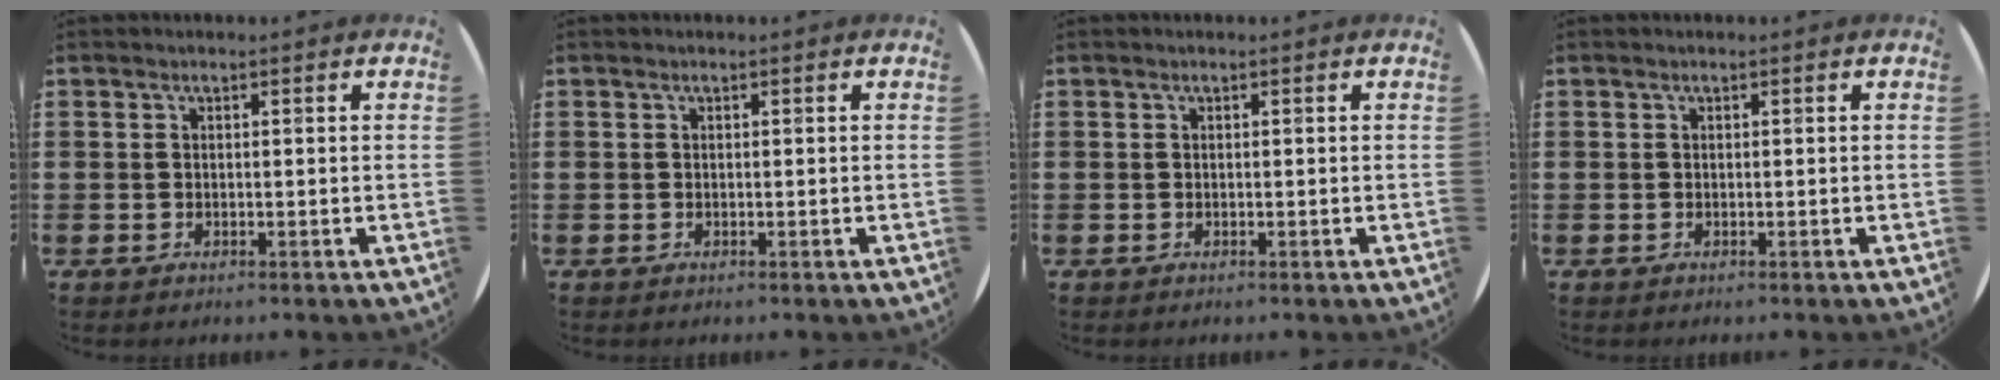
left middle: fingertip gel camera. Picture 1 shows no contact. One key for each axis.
{"total": 0.0}
{"total": 0.0}
{"total": 0.0}